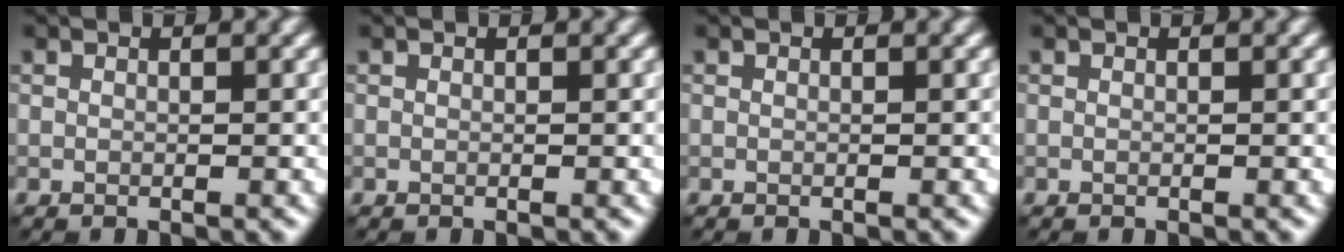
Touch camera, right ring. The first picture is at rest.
{"total": 0.0}
{"total": 0.0}
{"total": 0.0}